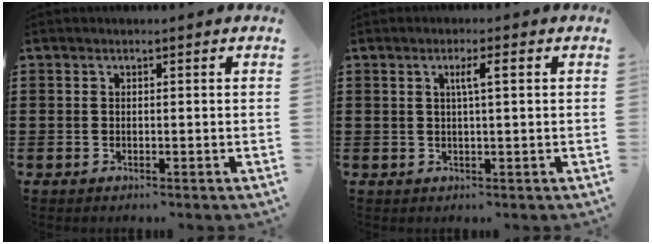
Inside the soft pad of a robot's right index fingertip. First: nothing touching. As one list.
[{"total": 2.7, "force": [0.7, 0.1, 2.6], "torque": [-0.051, 0.001, 0.008]}]